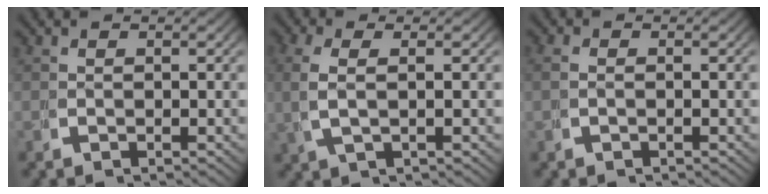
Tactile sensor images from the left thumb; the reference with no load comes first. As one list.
[{"total": 3.4, "force": [0.5, 1.2, 3.1], "torque": [-0.085, -0.004, 0.017]}, {"total": 0.7, "force": [-0.1, 0.2, 0.7], "torque": [-0.012, 0.005, -0.005]}]